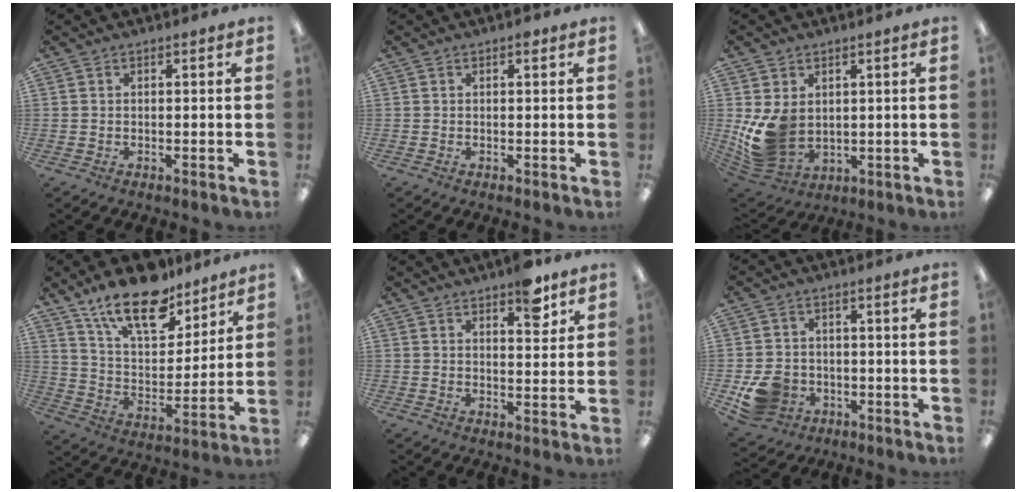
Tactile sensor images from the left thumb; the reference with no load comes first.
{"total": 1.0, "force": [0.6, 0.4, 0.7], "torque": [-0.009, 0.000, 0.008]}
{"total": 11.9, "force": [1.1, 9.1, 7.6], "torque": [-0.165, -0.009, 0.026]}
{"total": 18.9, "force": [13.6, 8.3, 10.2], "torque": [-0.169, -0.073, 0.237]}
{"total": 7.2, "force": [4.9, 2.9, 4.4], "torque": [-0.042, -0.028, 0.077]}
{"total": 8.0, "force": [-2.9, 6.7, 3.4], "torque": [-0.073, 0.019, -0.047]}